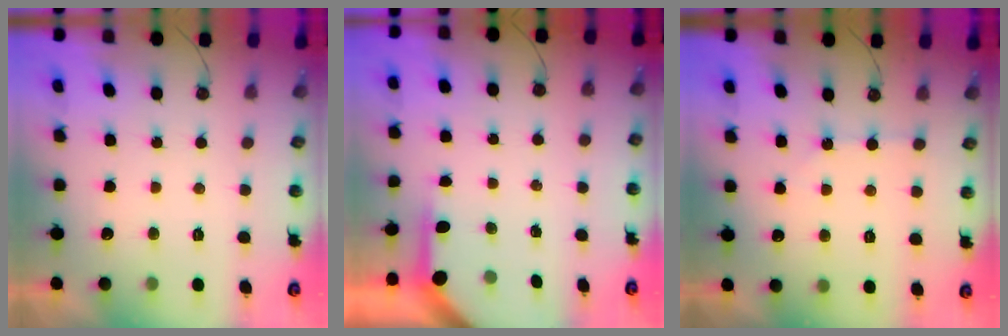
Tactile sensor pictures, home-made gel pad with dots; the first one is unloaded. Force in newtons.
{"total": 3.8, "press": 3.8, "slide": 0.3}
{"total": 2.6, "press": 2.5, "slide": 0.5}